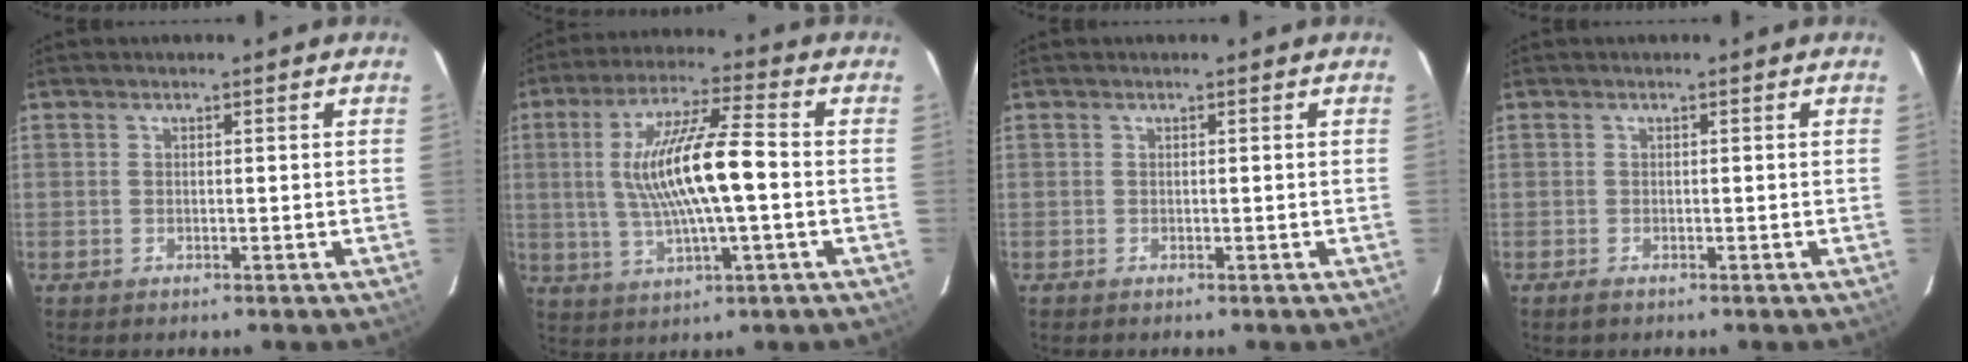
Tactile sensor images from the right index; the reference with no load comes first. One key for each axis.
{"total": 14.3, "fx": -0.2, "fy": 2.3, "fz": 14.2, "tx": -0.267, "ty": 0.004, "tz": 0.000}
{"total": 0.0}
{"total": 1.0, "fx": -0.7, "fy": 0.2, "fz": 0.6, "tx": -0.011, "ty": -0.002, "tz": -0.013}